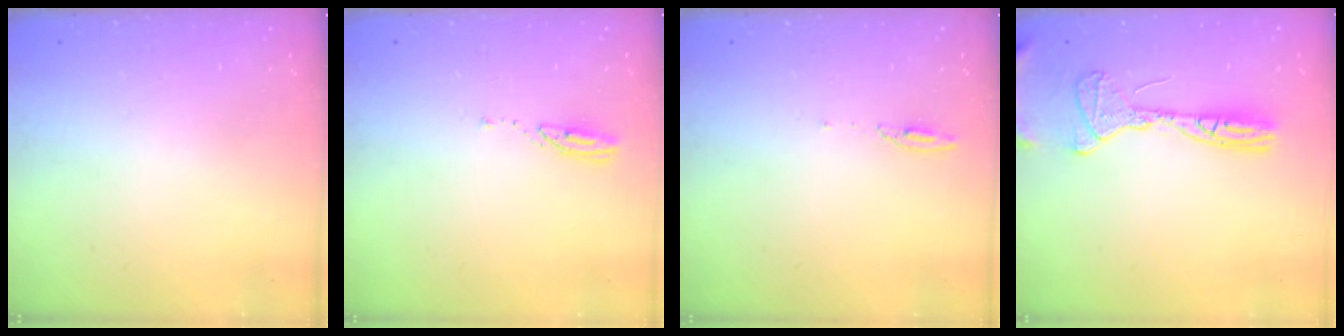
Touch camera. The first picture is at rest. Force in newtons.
{"total": 3.0, "press": 2.9, "slide": 0.3}
{"total": 4.1, "press": 4.0, "slide": 0.7}
{"total": 12.5, "press": 12.3, "slide": 2.3}